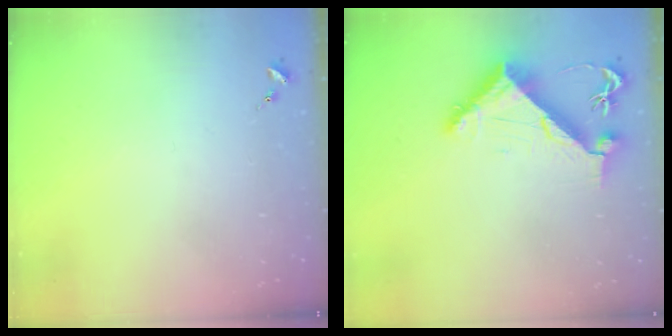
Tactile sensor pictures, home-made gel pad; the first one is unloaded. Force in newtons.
{"total": 8.5, "press": 8.4, "slide": 1.4}